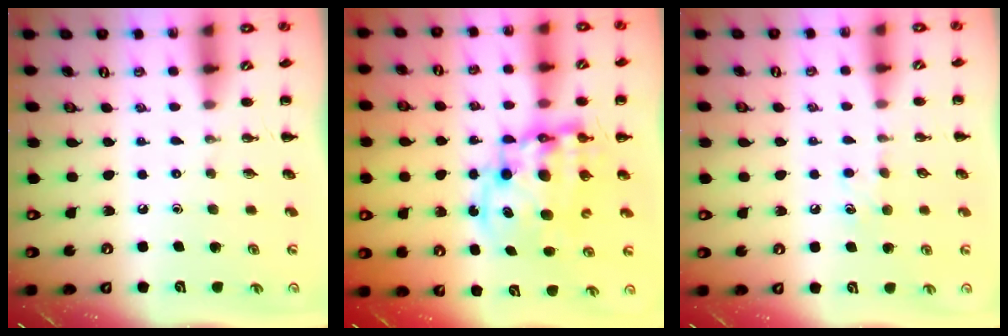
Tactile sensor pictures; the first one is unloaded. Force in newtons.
{"total": 13.5, "press": 13.1, "slide": 3.4}
{"total": 5.9, "press": 5.7, "slide": 1.8}